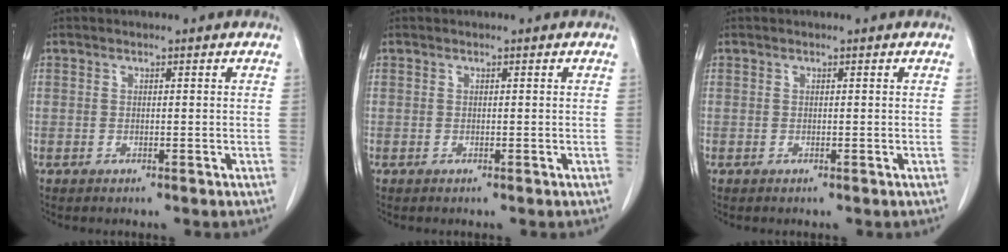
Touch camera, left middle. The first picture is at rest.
{"total": 0.0}
{"total": 0.0}